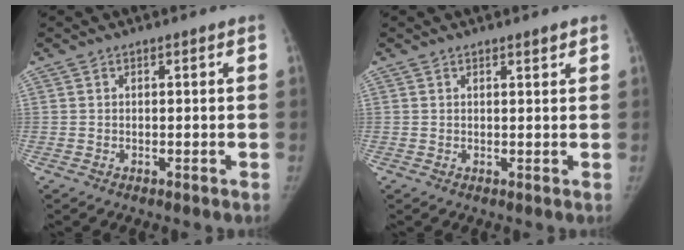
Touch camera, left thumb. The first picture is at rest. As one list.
[{"total": 1.2, "force": [1.0, 0.3, 0.7], "torque": [-0.007, -0.006, 0.015]}]